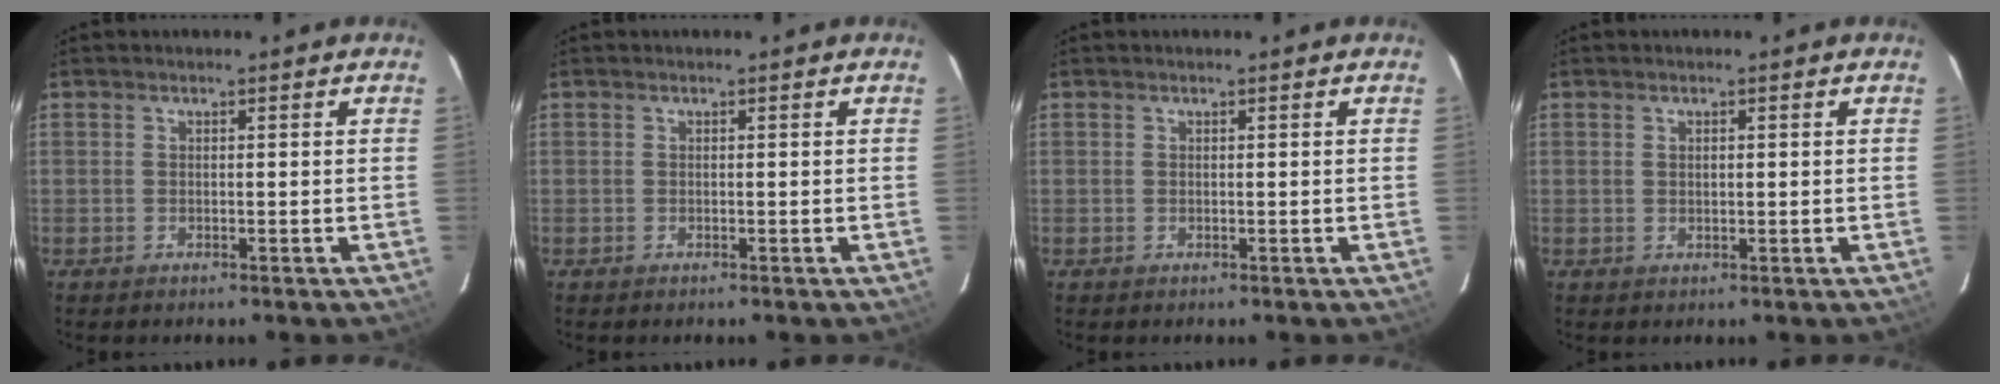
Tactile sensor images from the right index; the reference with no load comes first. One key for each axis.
{"total": 0.0}
{"total": 0.0}
{"total": 1.0, "fx": 0.3, "fy": 0.5, "fz": 0.8, "tx": -0.013, "ty": 0.003, "tz": 0.007}